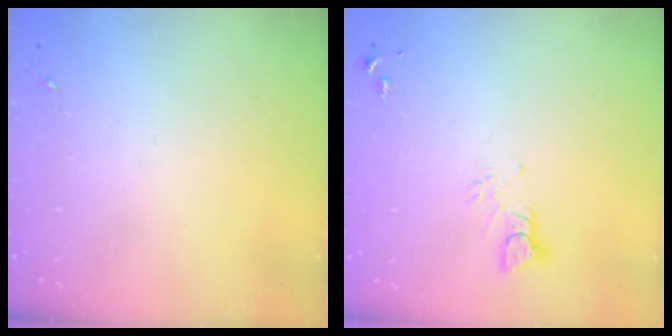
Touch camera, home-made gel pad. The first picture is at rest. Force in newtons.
{"total": 3.1, "press": 3.1, "slide": 0.3}